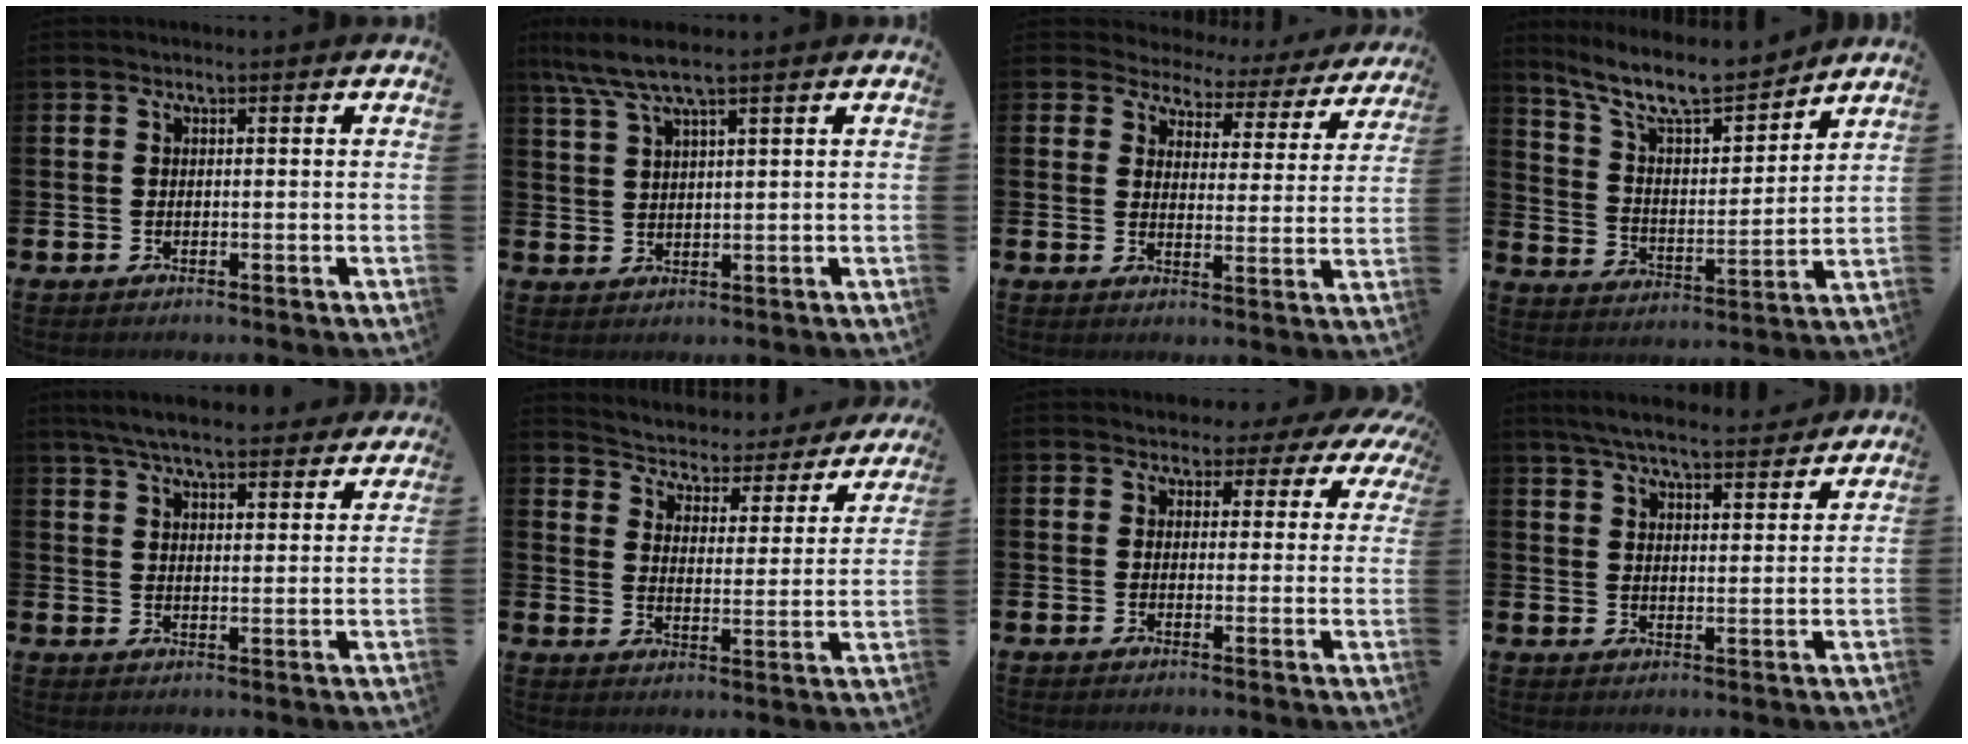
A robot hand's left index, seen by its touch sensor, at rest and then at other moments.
{"total": 5.9, "force": [4.5, 0.7, 3.7], "torque": [-0.084, -0.006, 0.082]}
{"total": 3.5, "force": [3.1, 1.6, 0.0], "torque": [-0.016, -0.034, 0.045]}
{"total": 10.5, "force": [9.4, 2.3, 4.2], "torque": [-0.117, -0.057, 0.165]}
{"total": 6.7, "force": [6.3, 1.1, 2.0], "torque": [-0.044, -0.032, 0.110]}
{"total": 3.6, "force": [3.4, 1.3, 0.3], "torque": [-0.030, -0.036, 0.048]}
{"total": 2.1, "force": [1.3, 1.7, 0.3], "torque": [-0.003, -0.007, 0.015]}
{"total": 6.3, "force": [6.0, 0.7, 1.8], "torque": [-0.052, -0.029, 0.107]}